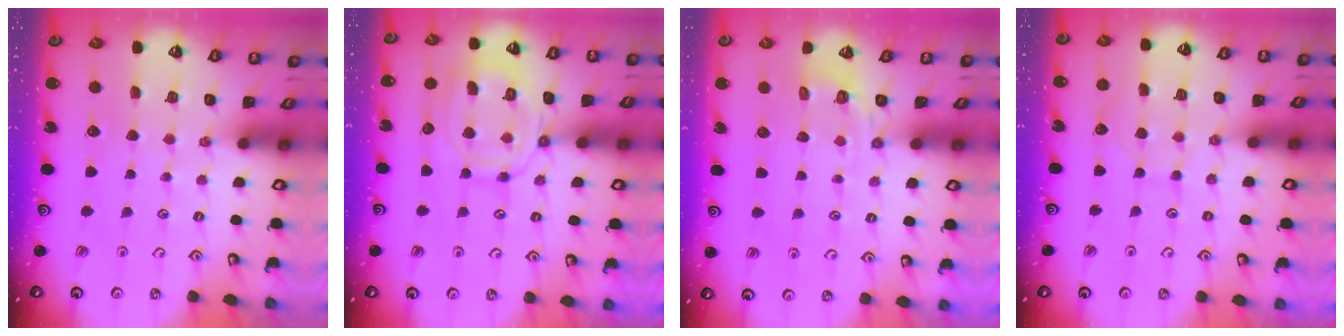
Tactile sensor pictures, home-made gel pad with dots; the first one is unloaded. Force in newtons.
{"total": 12.4, "press": 12.3, "slide": 1.3}
{"total": 3.8, "press": 3.2, "slide": 2.1}
{"total": 5.1, "press": 5.1, "slide": 0.5}